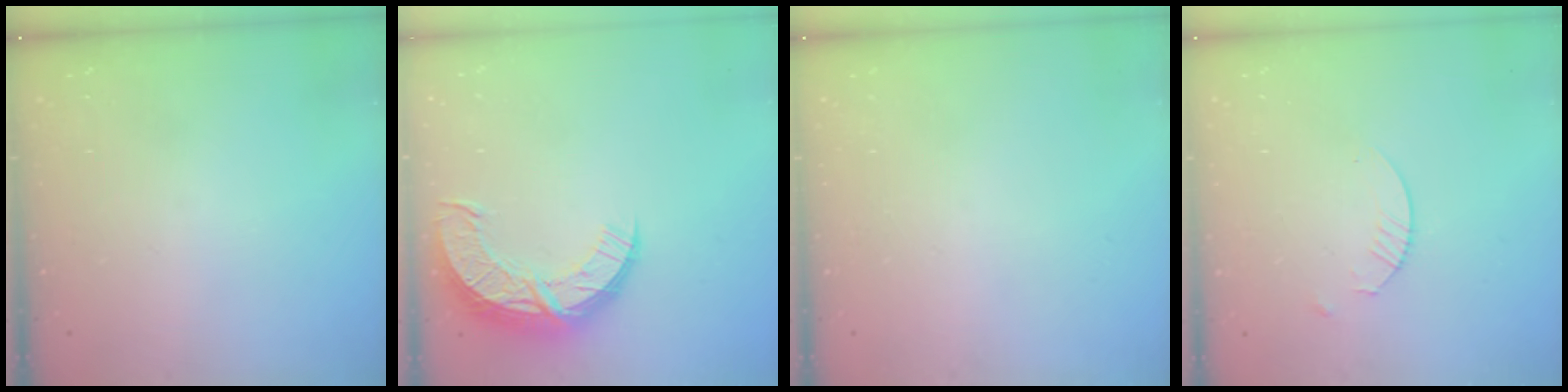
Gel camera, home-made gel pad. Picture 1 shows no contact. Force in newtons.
{"total": 12.8, "press": 12.7, "slide": 0.9}
{"total": 0.0}
{"total": 2.4, "press": 2.4, "slide": 0.3}